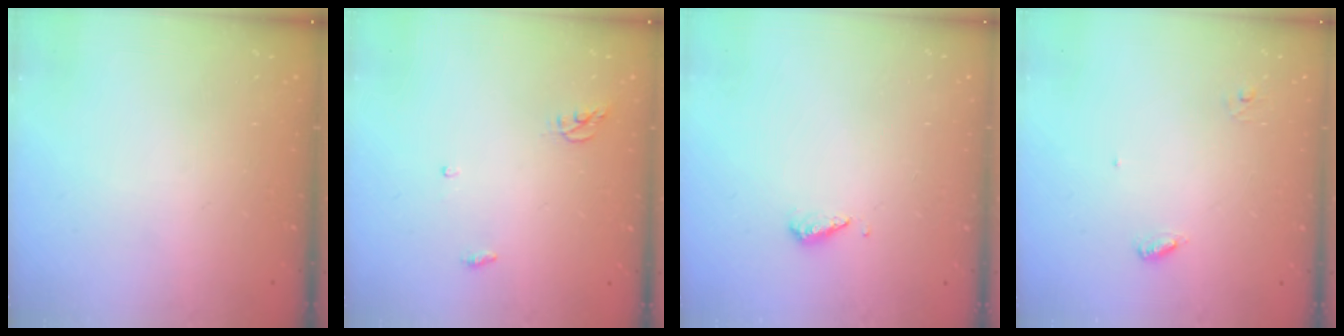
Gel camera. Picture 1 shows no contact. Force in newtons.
{"total": 3.9, "press": 3.8, "slide": 0.3}
{"total": 4.4, "press": 4.4, "slide": 0.5}
{"total": 3.4, "press": 3.4, "slide": 0.3}